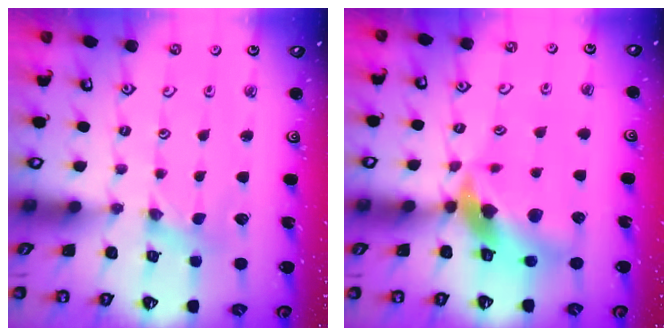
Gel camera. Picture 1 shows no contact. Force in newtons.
{"total": 13.1, "press": 13.0, "slide": 1.7}